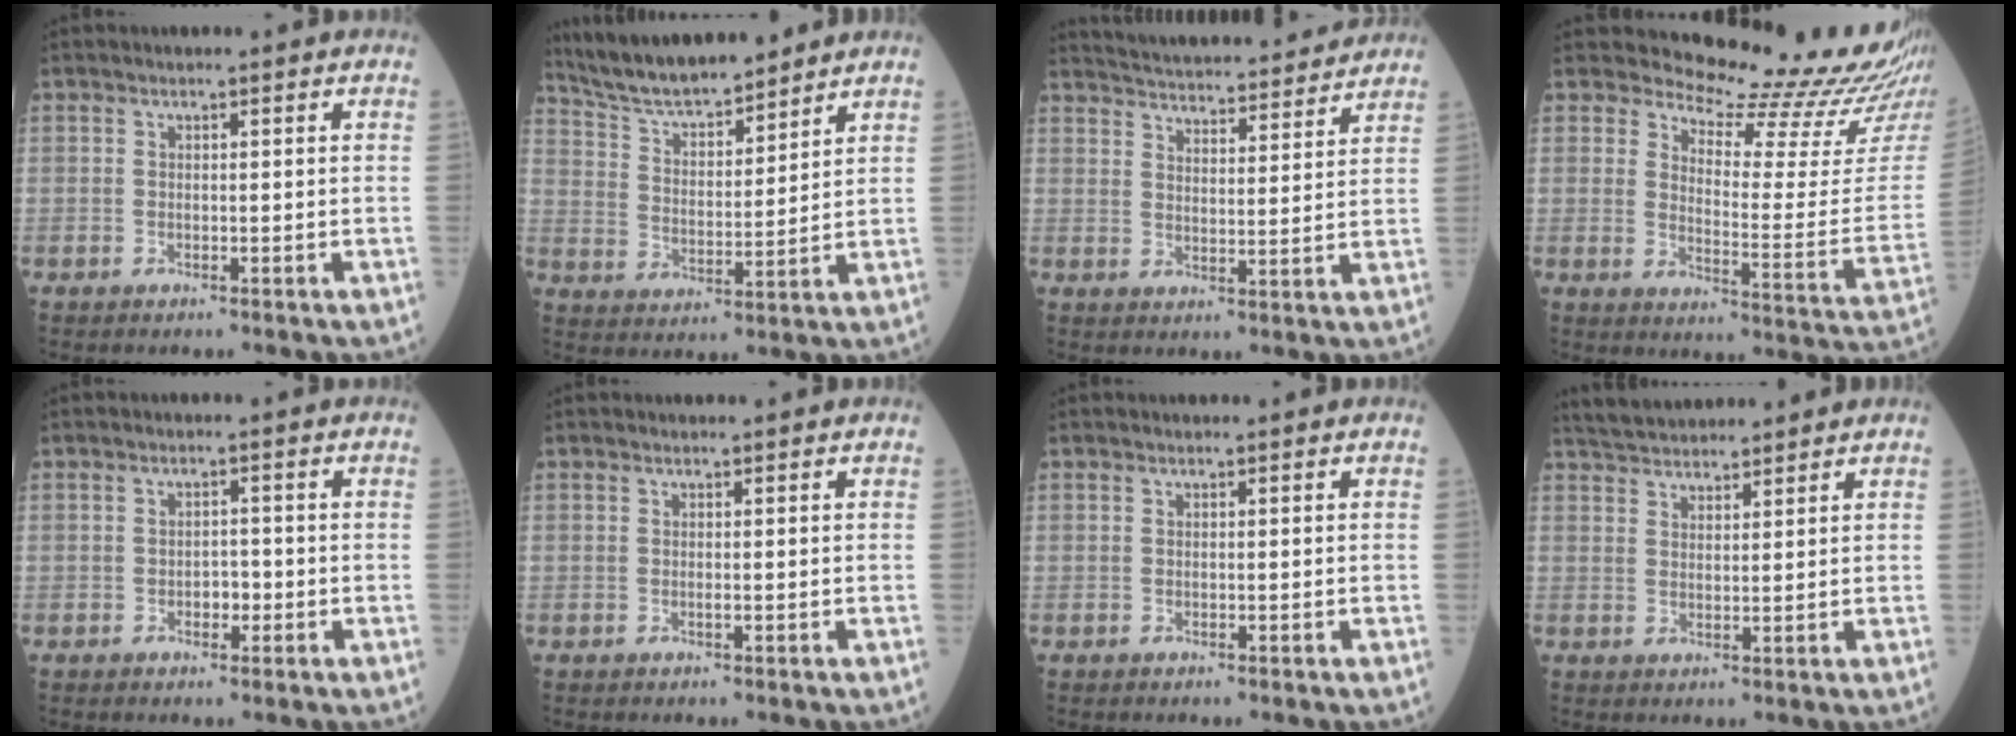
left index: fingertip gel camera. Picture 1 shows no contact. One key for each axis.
{"total": 12.7, "fx": 11.6, "fy": 2.0, "fz": 4.6, "tx": -0.086, "ty": 0.018, "tz": 0.211}
{"total": 19.6, "fx": 18.6, "fy": 2.3, "fz": 5.7, "tx": -0.089, "ty": 0.013, "tz": 0.256}
{"total": 17.6, "fx": 17.0, "fy": 0.3, "fz": 4.7, "tx": -0.070, "ty": -0.123, "tz": 0.194}
{"total": 1.9, "fx": -0.7, "fy": 1.2, "fz": 1.4, "tx": -0.017, "ty": 0.005, "tz": -0.010}
{"total": 0.0}
{"total": 0.0}
{"total": 7.4, "fx": 7.0, "fy": 1.4, "fz": 2.0, "tx": -0.038, "ty": 0.034, "tz": 0.118}